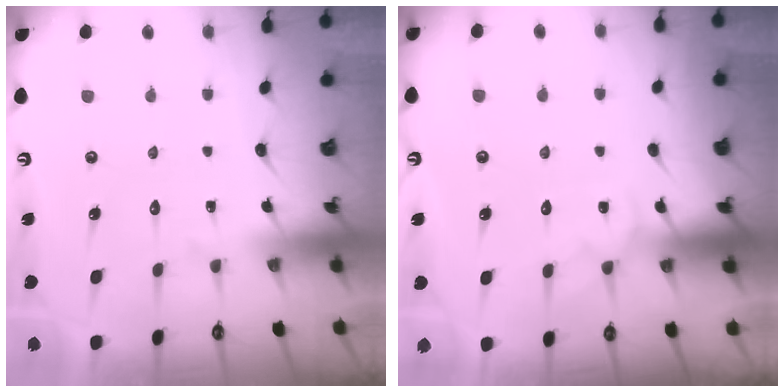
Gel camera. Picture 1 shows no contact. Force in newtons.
{"total": 2.9, "press": 2.8, "slide": 0.3}